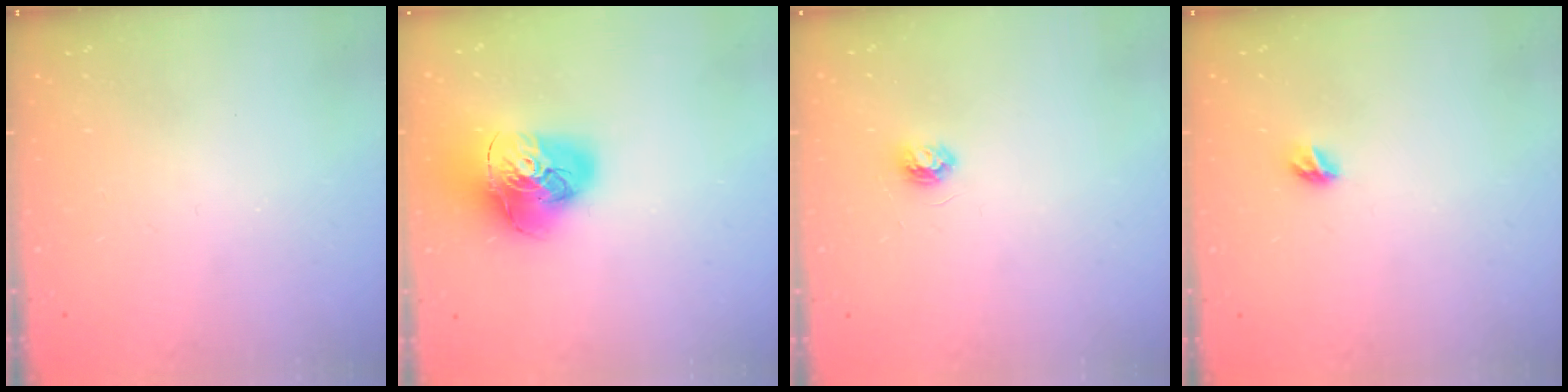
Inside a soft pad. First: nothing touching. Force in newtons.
{"total": 18.6, "press": 18.5, "slide": 2.0}
{"total": 3.7, "press": 3.7, "slide": 0.5}
{"total": 5.4, "press": 5.4, "slide": 0.5}